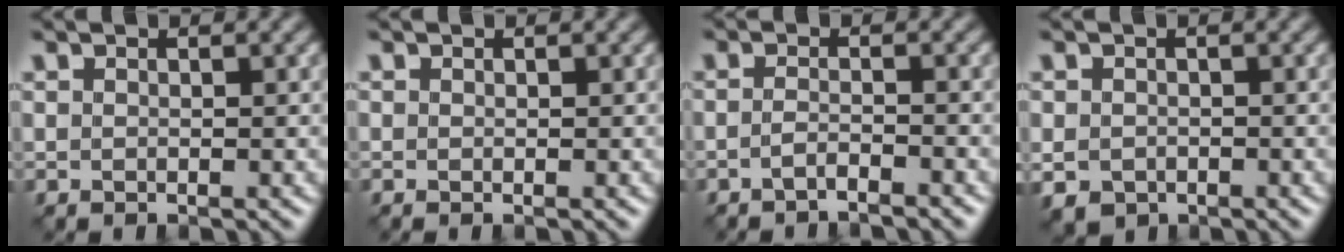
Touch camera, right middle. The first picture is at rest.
{"total": 0.0}
{"total": 1.7, "force": [-1.4, 0.0, 0.9], "torque": [-0.022, -0.001, -0.032]}
{"total": 2.0, "force": [-0.9, 1.6, 0.9], "torque": [-0.025, -0.007, -0.019]}